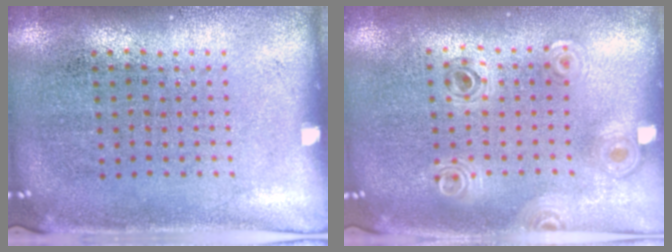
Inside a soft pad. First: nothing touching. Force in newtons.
{"total": 0.9, "press": 0.9, "slide": 0.1}